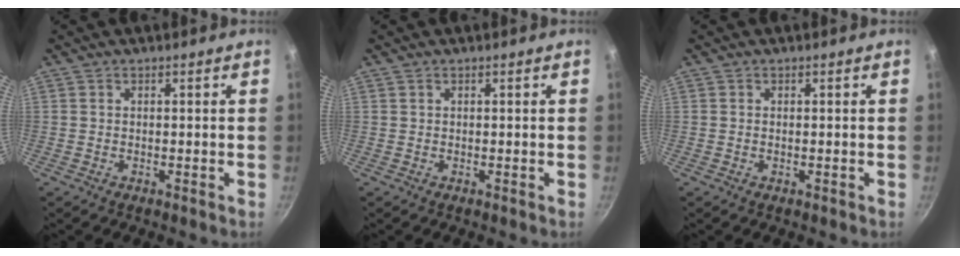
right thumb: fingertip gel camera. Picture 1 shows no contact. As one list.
[{"total": 0.0}, {"total": 0.5, "force": [-0.1, 0.2, 0.4], "torque": [-0.009, 0.002, -0.002]}]